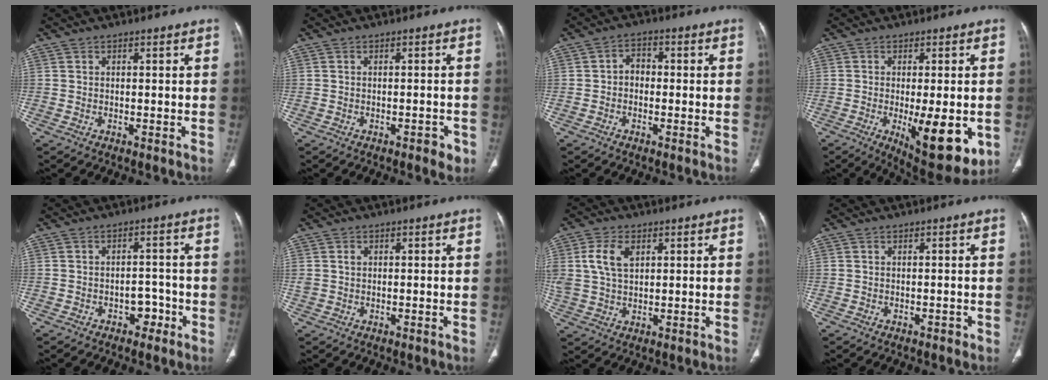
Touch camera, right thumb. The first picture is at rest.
{"total": 2.3, "force": [-1.2, 1.1, 1.6], "torque": [-0.017, 0.006, -0.013]}
{"total": 3.3, "force": [-0.4, 2.6, 2.0], "torque": [-0.015, 0.016, -0.016]}
{"total": 14.1, "force": [-3.4, 4.9, 12.8], "torque": [-0.169, -0.026, -0.036]}
{"total": 3.7, "force": [-2.1, 2.7, 1.6], "torque": [0.001, 0.027, -0.028]}
{"total": 1.6, "force": [0.4, 1.3, 0.8], "torque": [-0.016, 0.004, 0.013]}
{"total": 7.3, "force": [2.5, 4.5, 5.2], "torque": [-0.105, -0.002, 0.051]}
{"total": 0.6, "force": [-0.4, 0.4, 0.3], "torque": [-0.004, 0.000, -0.005]}